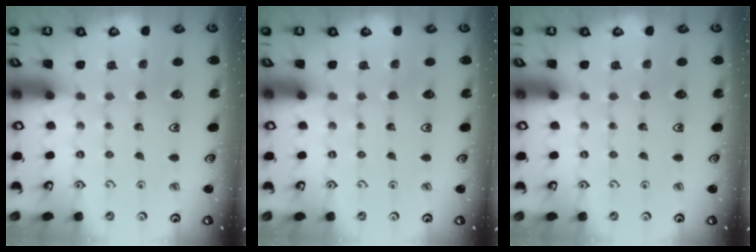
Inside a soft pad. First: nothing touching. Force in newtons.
{"total": 0.0}
{"total": 0.0}